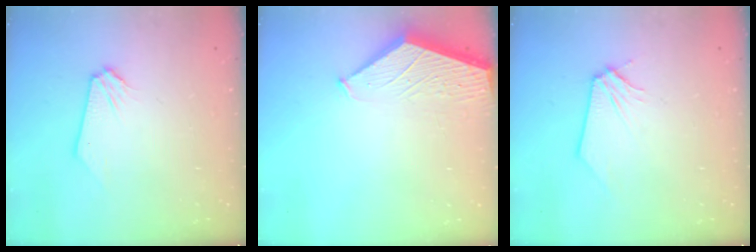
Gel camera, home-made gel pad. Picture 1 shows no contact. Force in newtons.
{"total": 1.4, "press": 1.4, "slide": 0.3}
{"total": 0.0}